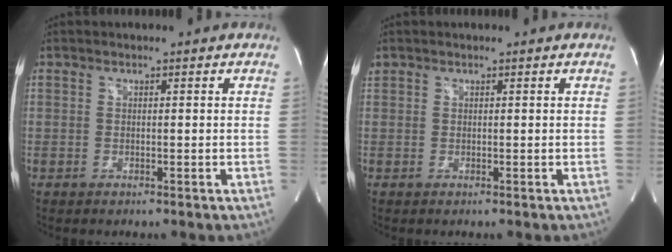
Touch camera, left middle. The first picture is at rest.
{"total": 0.8, "force": [0.6, 0.5, 0.1], "torque": [-0.006, 0.019, 0.015]}